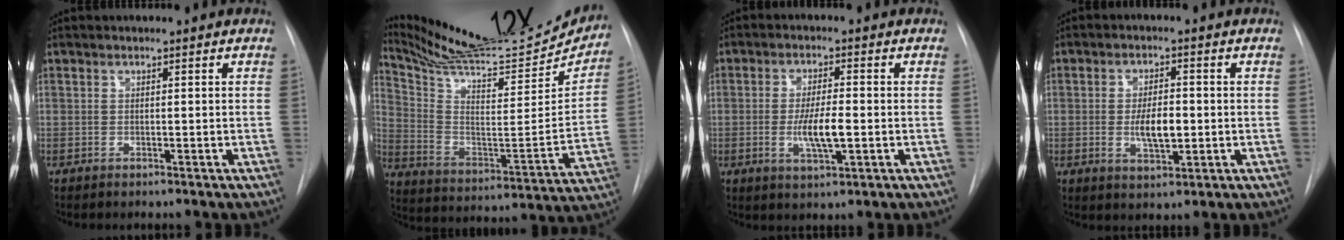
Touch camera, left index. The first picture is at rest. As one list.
[{"total": 27.8, "force": [25.6, 3.9, 10.1], "torque": [-0.170, -0.075, 0.366]}, {"total": 6.0, "force": [-1.0, 1.2, 5.8], "torque": [-0.112, -0.008, -0.016]}, {"total": 5.5, "force": [-0.6, 2.1, 5.0], "torque": [-0.091, -0.003, -0.005]}]